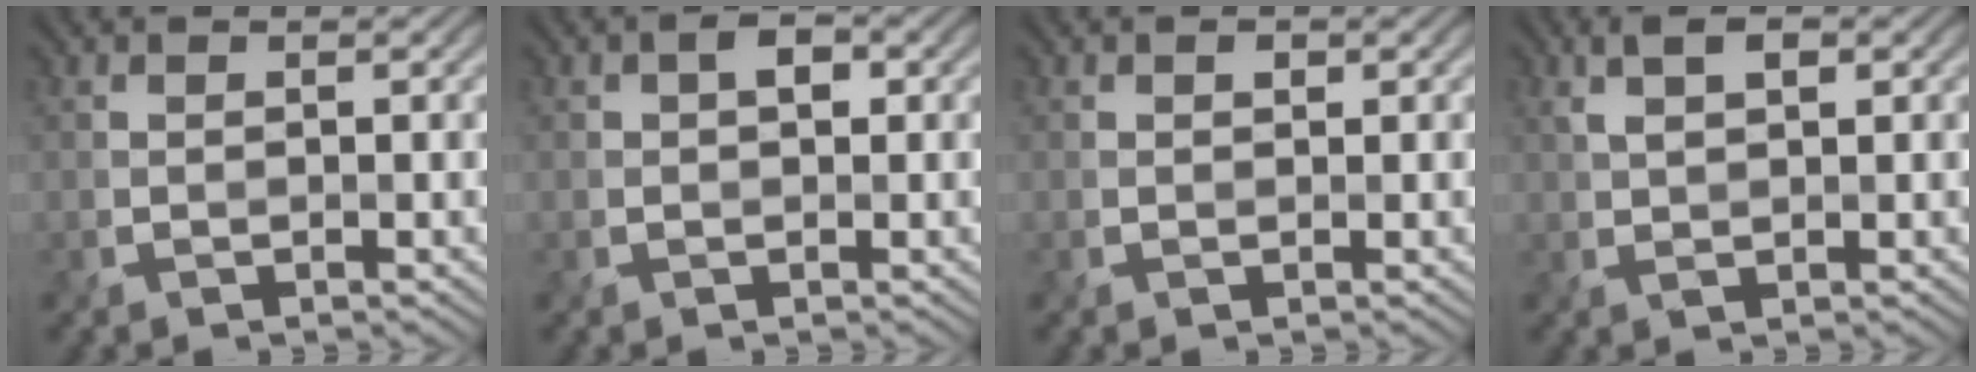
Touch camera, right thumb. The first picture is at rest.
{"total": 2.2, "force": [0.4, 1.3, 1.7], "torque": [-0.028, 0.006, 0.001]}
{"total": 0.8, "force": [0.3, 0.5, 0.5], "torque": [-0.008, 0.001, 0.004]}
{"total": 3.1, "force": [1.1, 1.3, 2.6], "torque": [-0.056, 0.006, 0.018]}